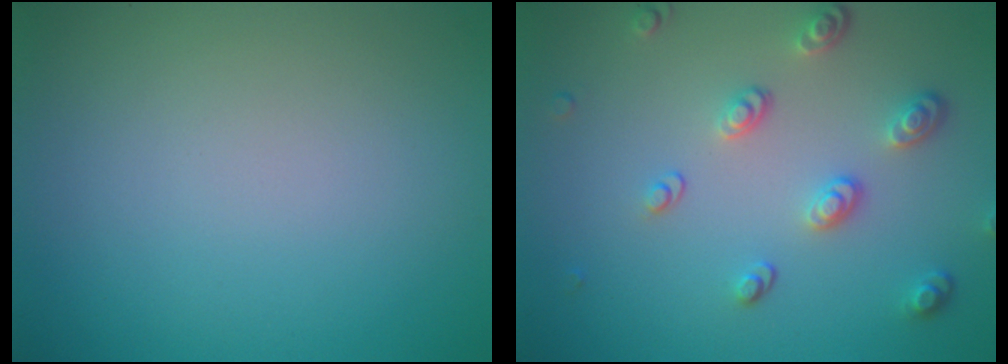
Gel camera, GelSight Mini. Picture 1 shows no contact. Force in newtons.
{"total": 3.3, "press": 2.6, "slide": 2.1}